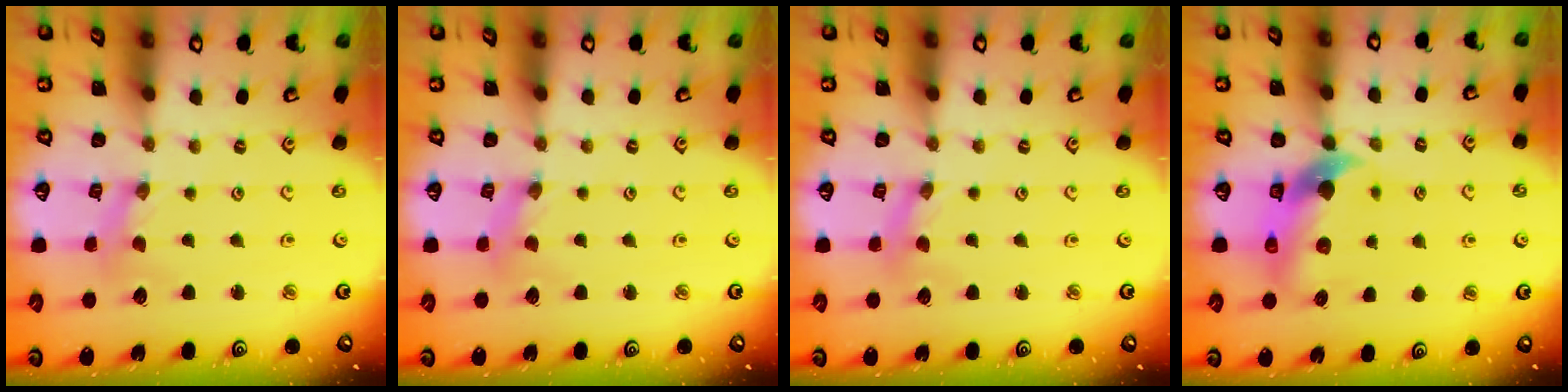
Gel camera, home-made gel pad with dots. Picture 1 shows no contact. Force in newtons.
{"total": 0.0}
{"total": 0.9, "press": 0.9, "slide": 0.2}
{"total": 10.1, "press": 10.0, "slide": 1.5}